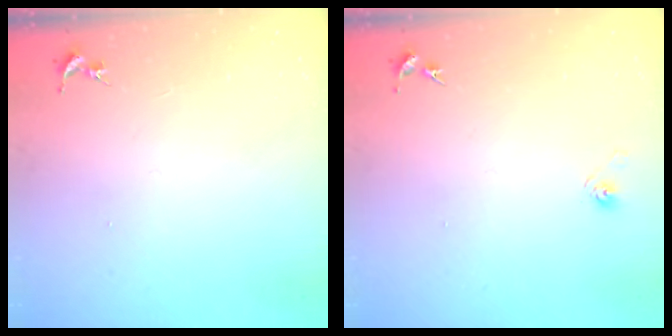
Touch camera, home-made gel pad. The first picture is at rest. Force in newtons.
{"total": 2.9, "press": 2.6, "slide": 1.4}